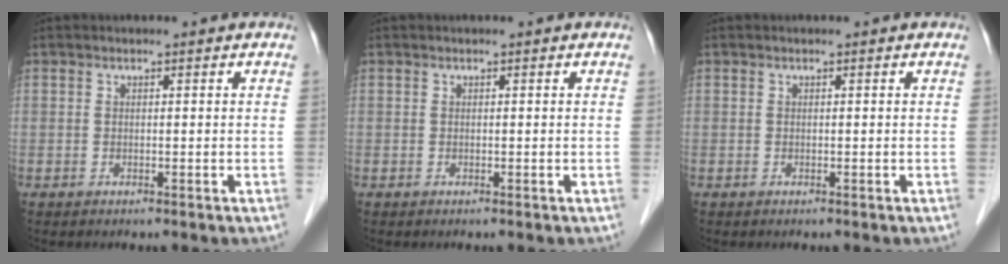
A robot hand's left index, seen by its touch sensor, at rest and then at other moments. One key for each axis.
{"total": 0.0}
{"total": 0.0}